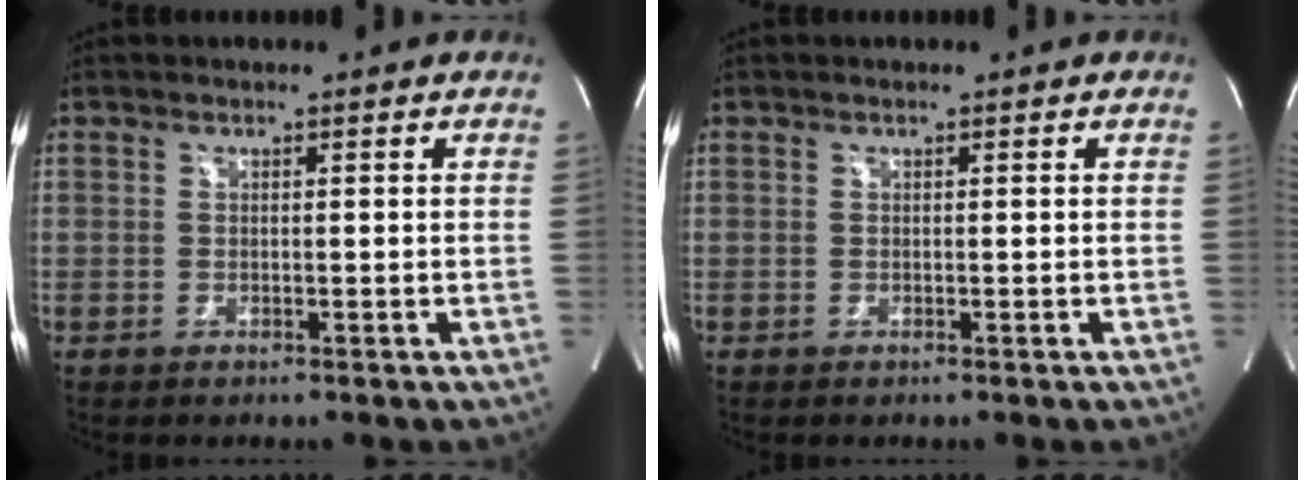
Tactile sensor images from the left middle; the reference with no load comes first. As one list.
[{"total": 0.0}]